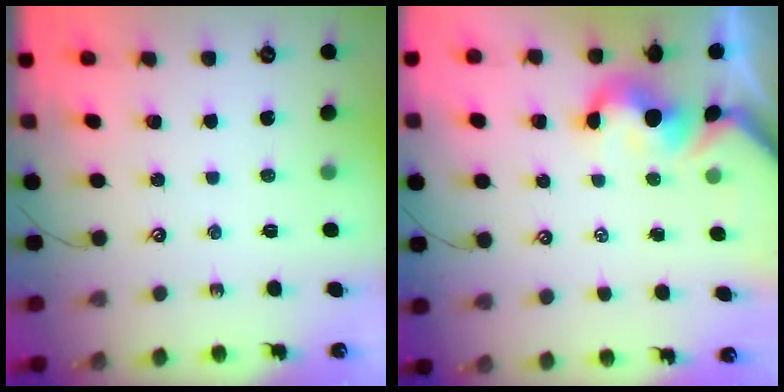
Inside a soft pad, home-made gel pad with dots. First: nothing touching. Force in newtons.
{"total": 1.0, "press": 0.7, "slide": 0.7}